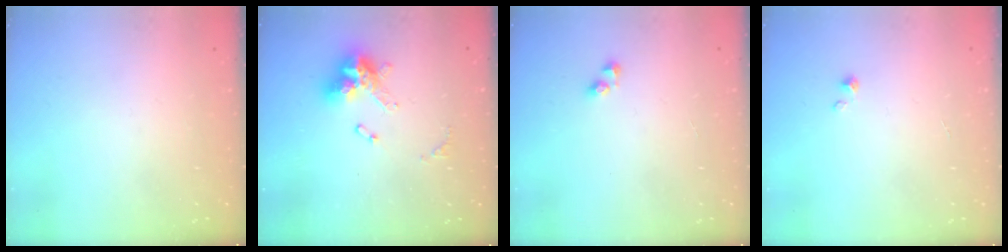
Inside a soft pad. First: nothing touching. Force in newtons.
{"total": 13.4, "press": 13.3, "slide": 1.2}
{"total": 2.9, "press": 2.9, "slide": 0.1}
{"total": 0.6, "press": 0.6, "slide": 0.1}